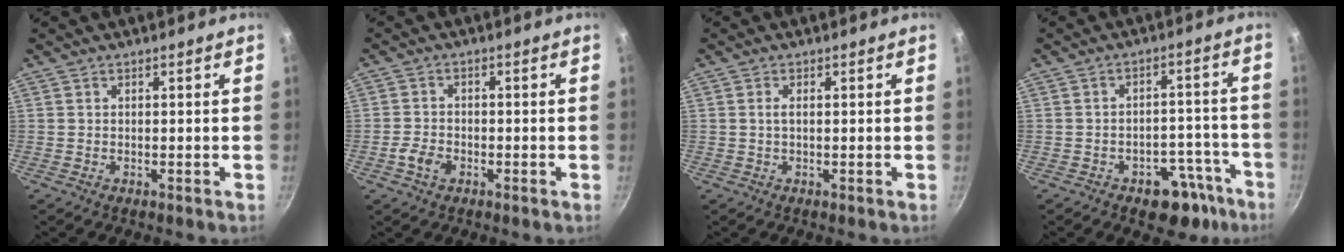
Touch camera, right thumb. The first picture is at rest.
{"total": 3.5, "force": [-1.6, 2.3, 2.1], "torque": [-0.037, 0.011, -0.031]}
{"total": 1.2, "force": [0.1, 0.5, 1.1], "torque": [-0.025, 0.002, 0.001]}
{"total": 9.8, "force": [-6.2, 5.6, 5.1], "torque": [-0.038, 0.056, -0.080]}